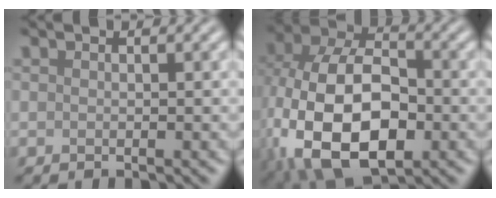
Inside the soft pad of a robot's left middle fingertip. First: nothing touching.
{"total": 16.1, "force": [-3.4, 10.1, 12.1], "torque": [-0.238, -0.018, -0.049]}